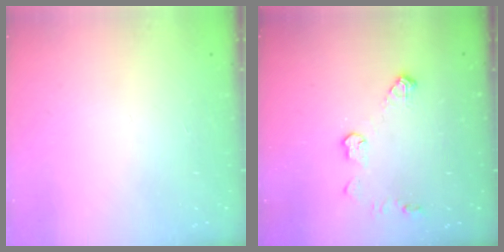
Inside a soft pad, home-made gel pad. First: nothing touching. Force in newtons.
{"total": 7.1, "press": 7.1, "slide": 0.2}